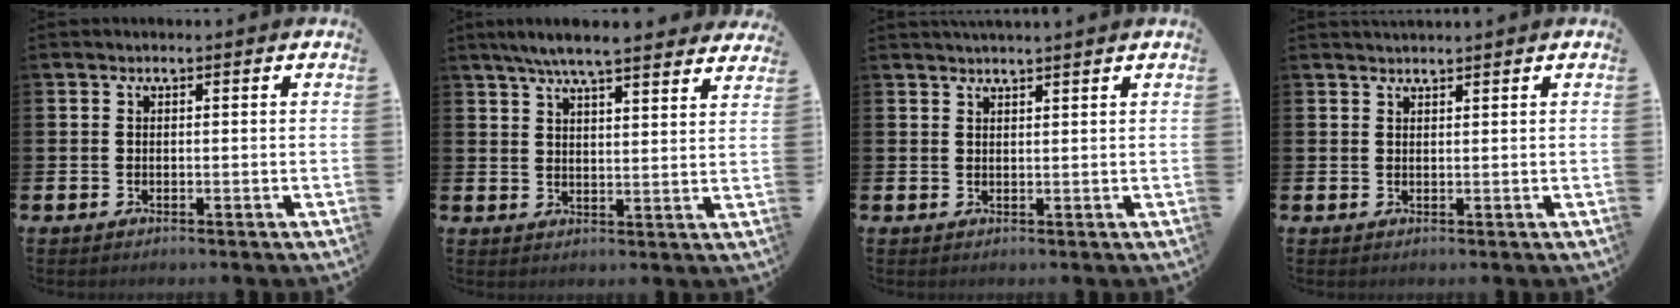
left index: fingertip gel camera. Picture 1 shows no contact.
{"total": 6.7, "force": [6.3, 0.5, 2.4], "torque": [-0.054, -0.024, 0.112]}
{"total": 1.6, "force": [1.6, -0.3, 0.1], "torque": [0.004, -0.007, 0.028]}
{"total": 1.2, "force": [1.2, -0.1, 0.0], "torque": [0.004, -0.004, 0.021]}